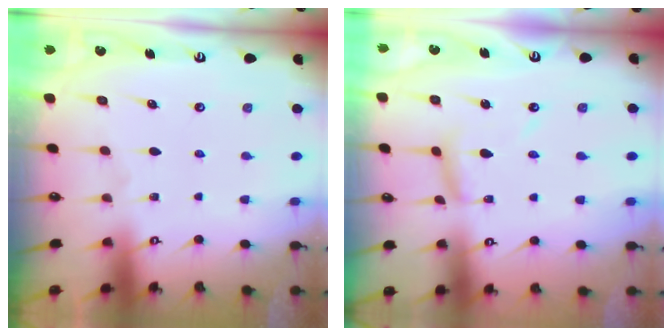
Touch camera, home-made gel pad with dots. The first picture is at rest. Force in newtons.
{"total": 7.7, "press": 7.7, "slide": 0.4}